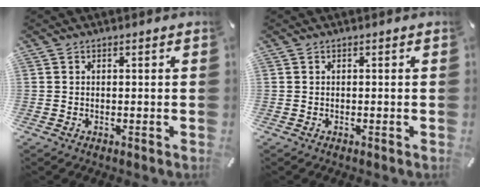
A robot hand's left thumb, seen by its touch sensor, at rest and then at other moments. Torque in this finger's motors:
{"motor_torque": [-0.01, -0.01, 0.00, 0.00, 0.00]}